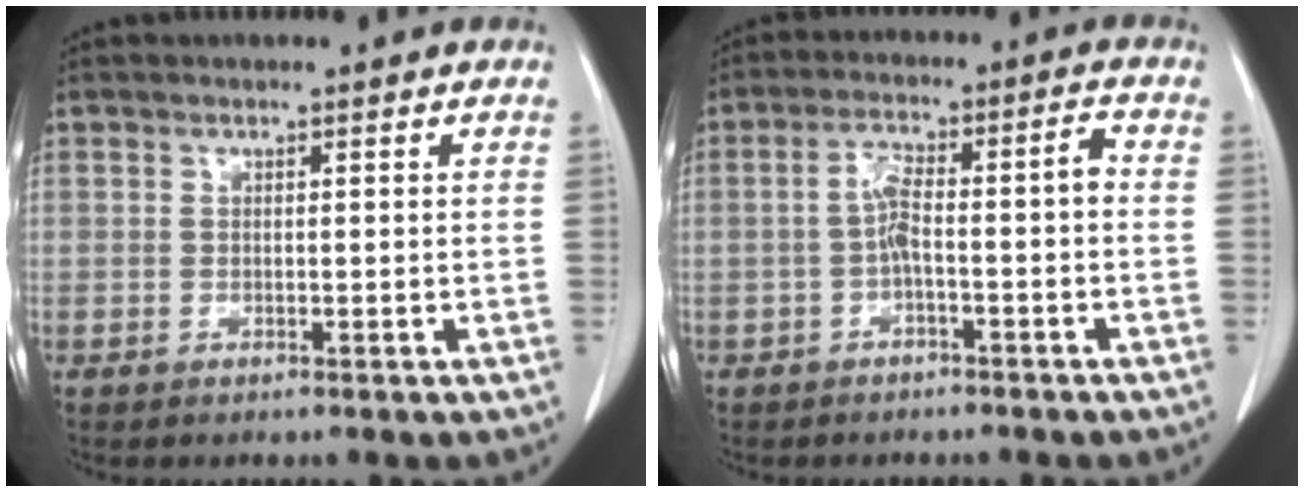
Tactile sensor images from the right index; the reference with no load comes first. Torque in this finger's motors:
{"motor_torque": [0.79, -0.42, 0.39, 0.10]}